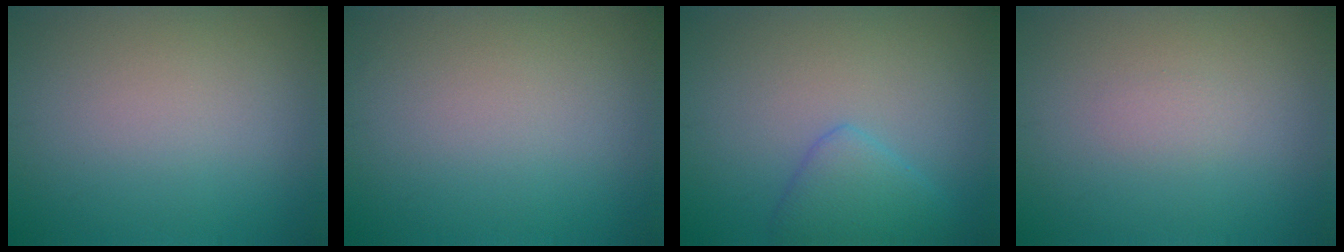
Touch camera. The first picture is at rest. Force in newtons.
{"total": 0.0}
{"total": 2.8, "press": 2.8, "slide": 0.1}
{"total": 0.6, "press": 0.6, "slide": 0.0}